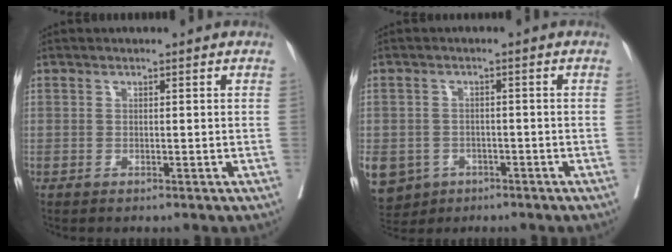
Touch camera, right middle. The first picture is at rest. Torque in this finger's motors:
{"motor_torque": [1.09, -1.05, 0.72, 0.15]}